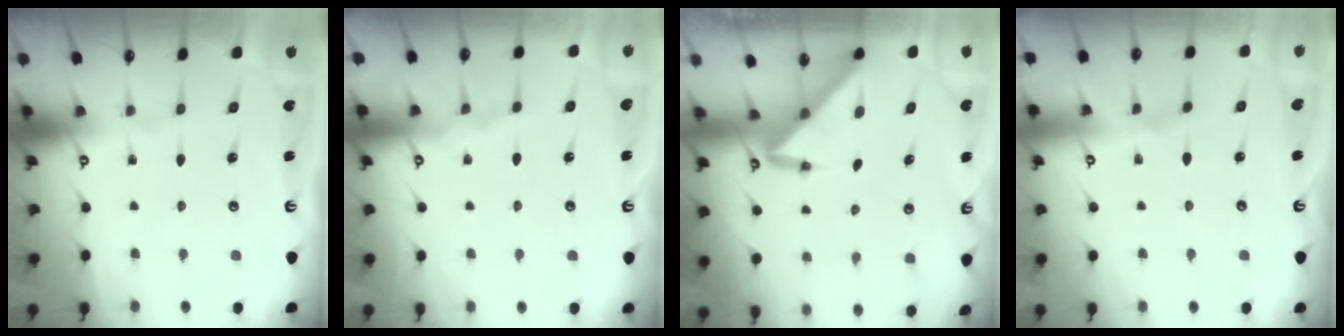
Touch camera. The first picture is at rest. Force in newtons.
{"total": 4.6, "press": 4.6, "slide": 0.7}
{"total": 3.0, "press": 3.0, "slide": 0.3}
{"total": 2.8, "press": 2.8, "slide": 0.5}